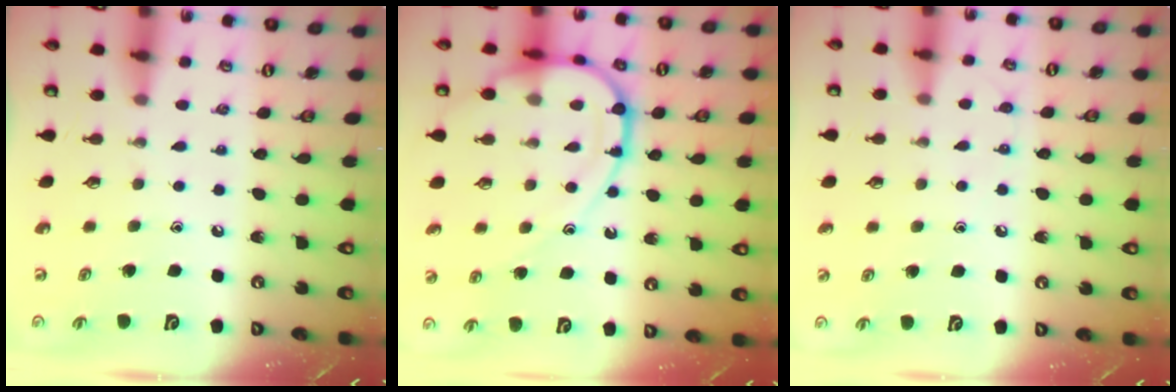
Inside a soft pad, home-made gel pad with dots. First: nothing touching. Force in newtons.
{"total": 13.6, "press": 13.5, "slide": 1.5}
{"total": 6.4, "press": 6.4, "slide": 0.9}